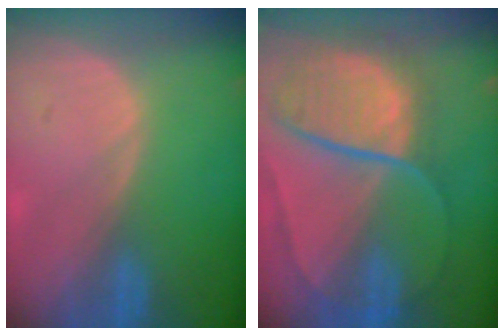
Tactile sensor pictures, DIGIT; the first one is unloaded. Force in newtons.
{"total": 10.7, "press": 9.0, "slide": 5.9}